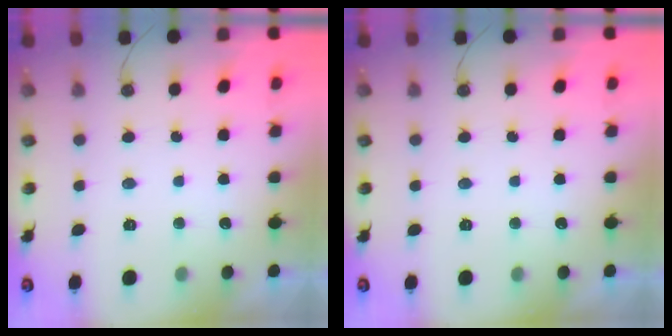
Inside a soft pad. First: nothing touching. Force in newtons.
{"total": 0.0}